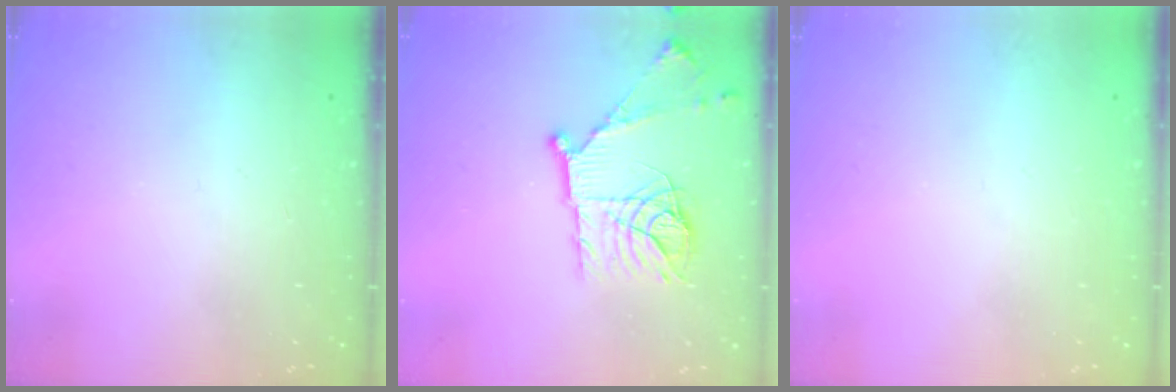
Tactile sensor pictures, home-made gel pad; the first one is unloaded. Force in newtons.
{"total": 16.6, "press": 16.6, "slide": 1.3}
{"total": 0.0}